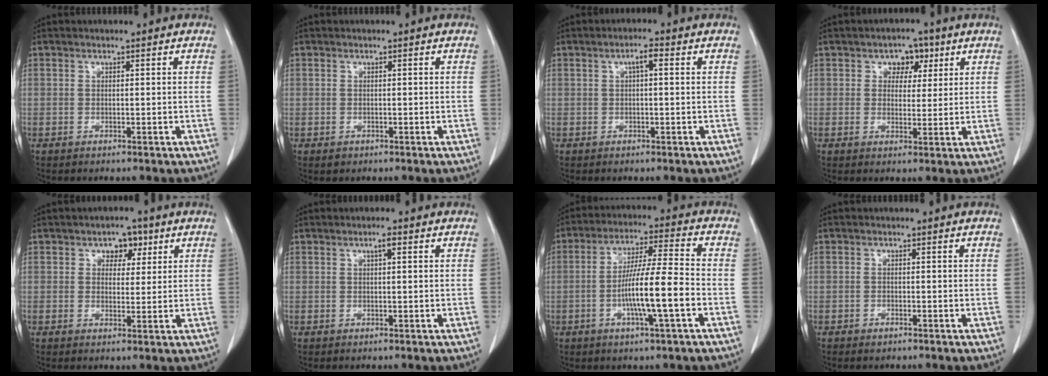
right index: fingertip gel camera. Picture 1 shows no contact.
{"total": 0.8, "force": [-0.3, 0.7, 0.1], "torque": [-0.004, 0.003, -0.002]}
{"total": 2.2, "force": [0.5, 0.4, 2.1], "torque": [-0.036, 0.005, 0.008]}
{"total": 4.3, "force": [1.9, 3.1, 2.3], "torque": [-0.026, 0.009, 0.027]}
{"total": 3.9, "force": [1.9, 2.6, 2.3], "torque": [-0.026, 0.009, 0.026]}
{"total": 1.4, "force": [0.6, 0.2, 1.3], "torque": [-0.023, 0.003, 0.008]}
{"total": 11.0, "force": [-3.0, 0.1, 10.6], "torque": [-0.195, 0.000, -0.058]}
{"total": 0.8, "force": [-0.5, 0.5, 0.3], "torque": [-0.002, 0.001, -0.004]}